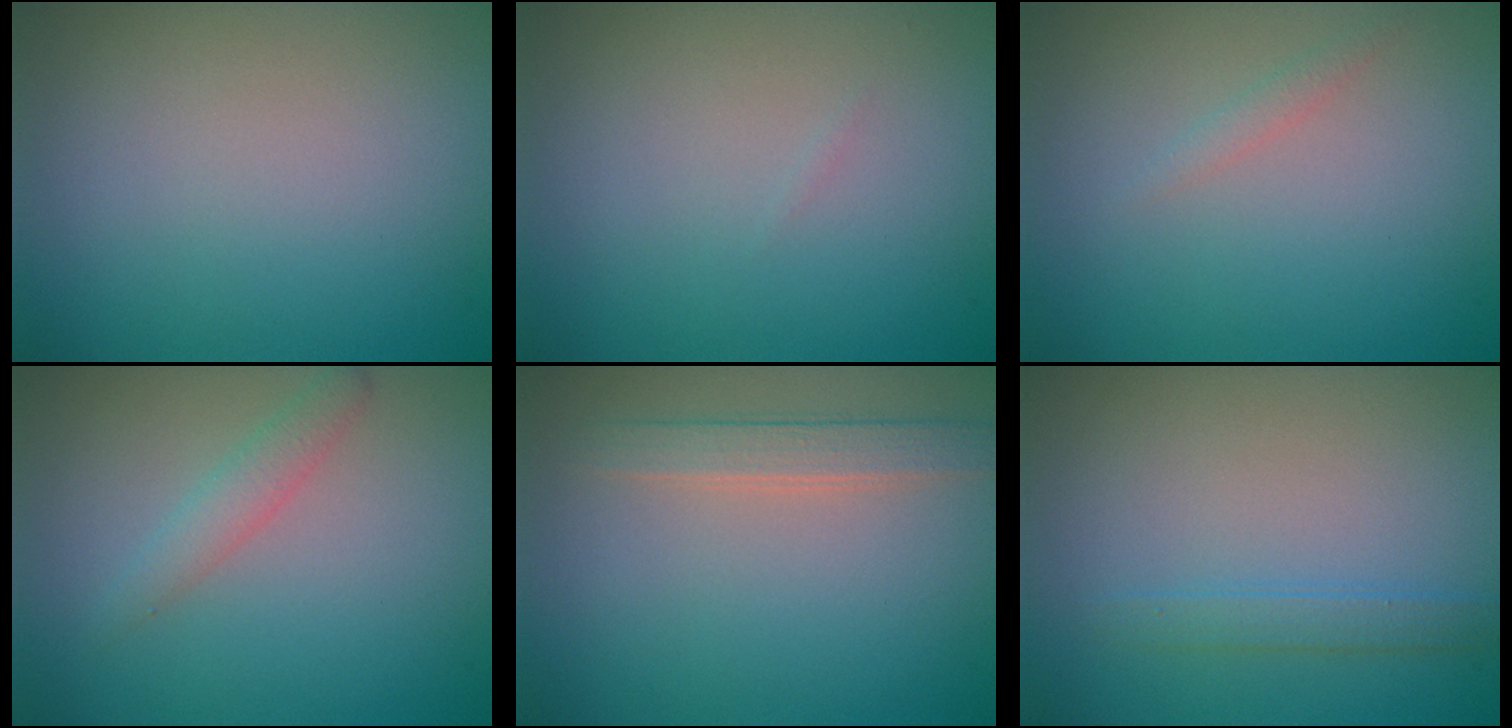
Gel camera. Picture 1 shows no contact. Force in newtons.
{"total": 0.0}
{"total": 0.7, "press": 0.7, "slide": 0.1}
{"total": 1.7, "press": 1.7, "slide": 0.1}
{"total": 2.1, "press": 2.1, "slide": 0.2}
{"total": 1.5, "press": 1.5, "slide": 0.2}